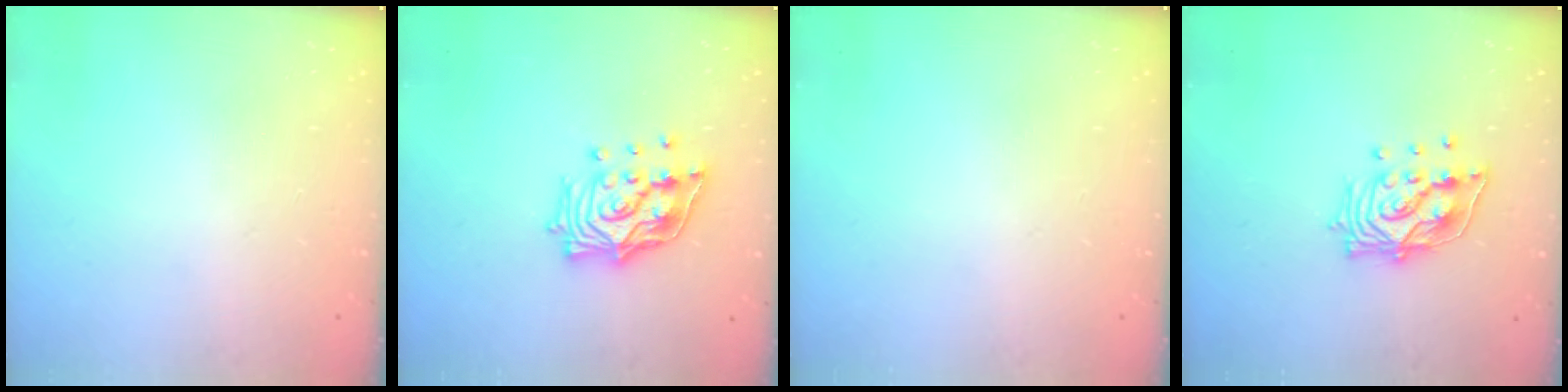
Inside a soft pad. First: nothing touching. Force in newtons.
{"total": 15.8, "press": 15.7, "slide": 1.6}
{"total": 0.0}
{"total": 13.2, "press": 13.2, "slide": 1.3}